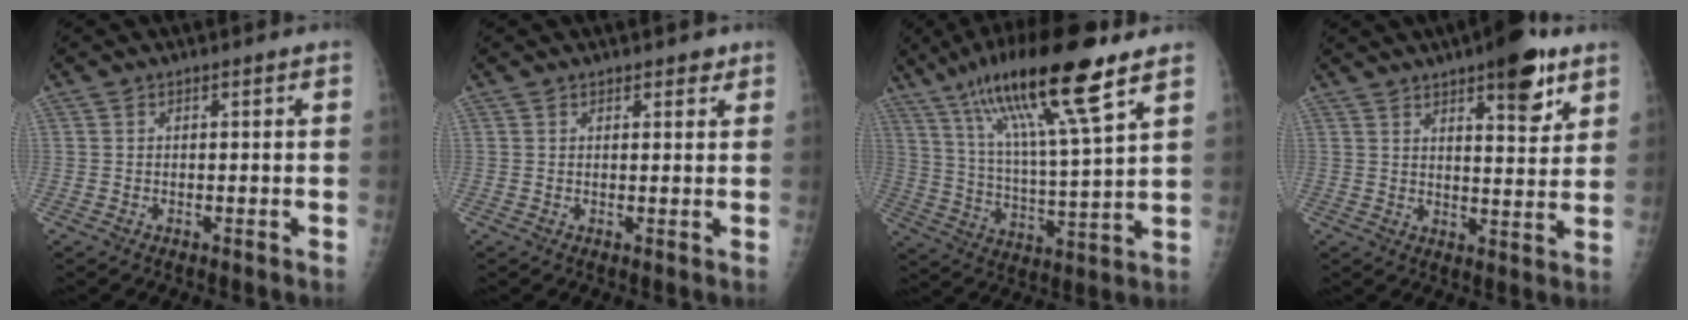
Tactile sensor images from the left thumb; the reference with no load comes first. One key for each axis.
{"total": 1.8, "fx": 1.3, "fy": 0.9, "fz": 0.8, "tx": 0.003, "ty": -0.007, "tz": 0.013}
{"total": 20.1, "fx": 12.2, "fy": 2.7, "fz": 15.8, "tx": -0.276, "ty": -0.038, "tz": 0.218}
{"total": 11.1, "fx": 6.6, "fy": 3.5, "fz": 8.2, "tx": -0.091, "ty": -0.032, "tz": 0.091}